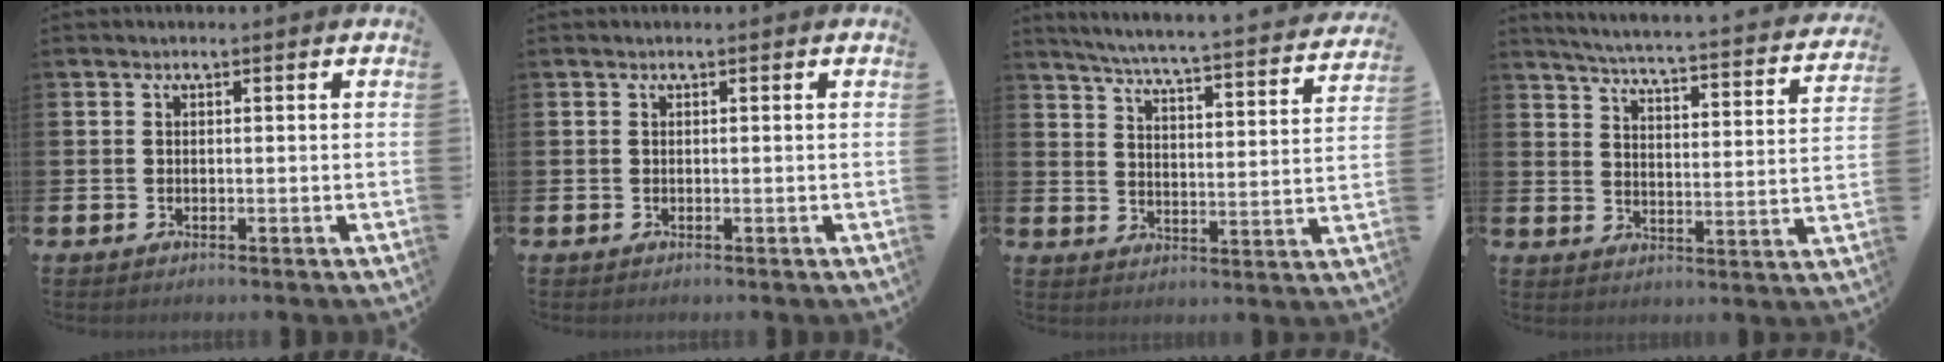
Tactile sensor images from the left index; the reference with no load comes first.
{"total": 0.0}
{"total": 5.3, "force": [5.0, -0.1, 1.8], "torque": [-0.059, -0.044, 0.081]}
{"total": 4.2, "force": [3.9, -0.1, 1.4], "torque": [-0.052, -0.041, 0.059]}